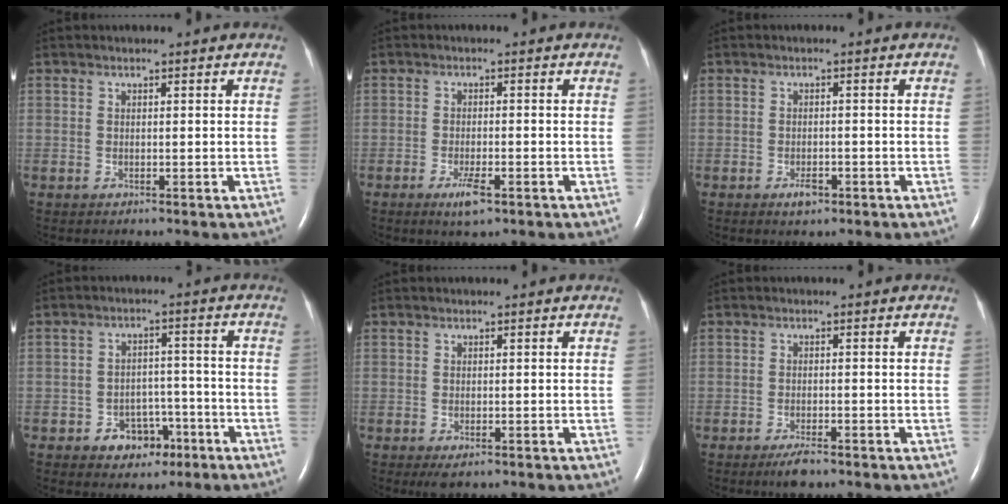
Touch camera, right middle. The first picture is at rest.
{"total": 3.4, "force": [-1.9, 0.7, 2.7], "torque": [-0.053, -0.004, -0.032]}
{"total": 2.1, "force": [-1.3, 1.0, 1.3], "torque": [-0.026, 0.001, -0.018]}
{"total": 5.7, "force": [-3.1, 4.0, 2.6], "torque": [-0.035, 0.017, -0.038]}
{"total": 1.7, "force": [-0.8, 0.7, 1.3], "torque": [-0.023, -0.004, -0.008]}
{"total": 2.7, "force": [-2.0, 0.5, 1.7], "torque": [-0.040, -0.005, -0.033]}